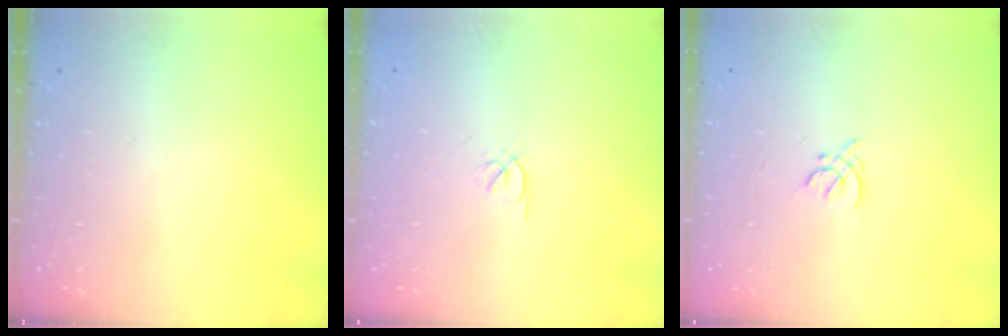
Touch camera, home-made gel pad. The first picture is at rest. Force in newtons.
{"total": 0.5, "press": 0.4, "slide": 0.4}
{"total": 2.0, "press": 2.0, "slide": 0.6}